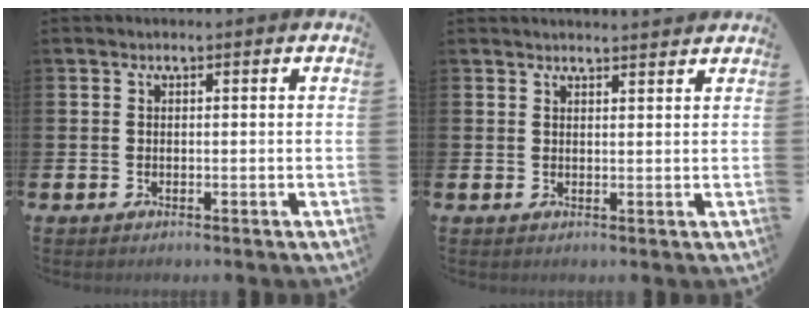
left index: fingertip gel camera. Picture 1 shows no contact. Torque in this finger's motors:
{"motor_torque": [0.25, -0.38, 0.00, 0.00]}